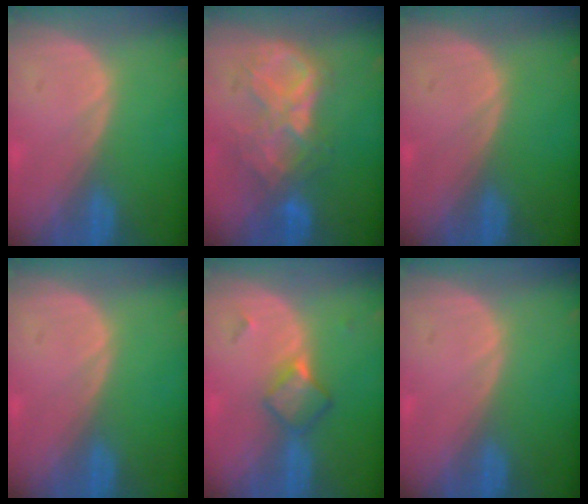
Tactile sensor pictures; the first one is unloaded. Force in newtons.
{"total": 8.6, "press": 7.6, "slide": 4.1}
{"total": 0.0}
{"total": 0.0}
{"total": 4.8, "press": 4.2, "slide": 2.4}
{"total": 0.0}